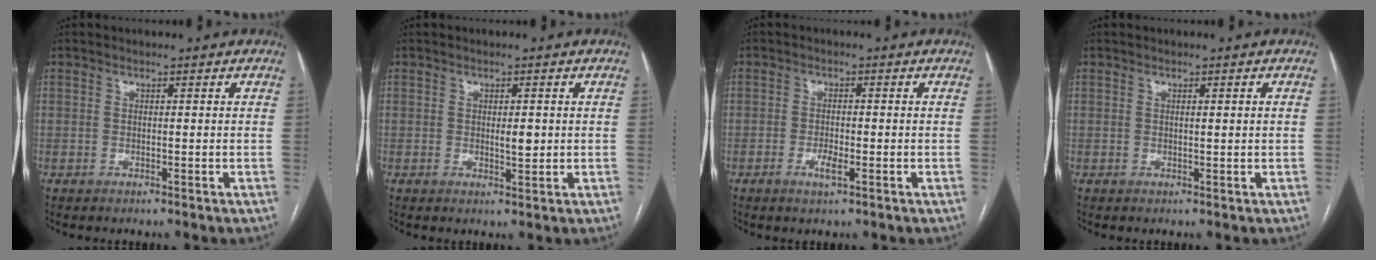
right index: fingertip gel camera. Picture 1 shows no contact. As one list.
[{"total": 2.1, "force": [0.2, 0.8, 2.0], "torque": [-0.030, -0.002, 0.004]}, {"total": 2.5, "force": [-1.2, 0.6, 2.1], "torque": [-0.040, 0.000, -0.020]}, {"total": 0.8, "force": [0.2, -0.2, 0.8], "torque": [-0.013, 0.003, 0.003]}]